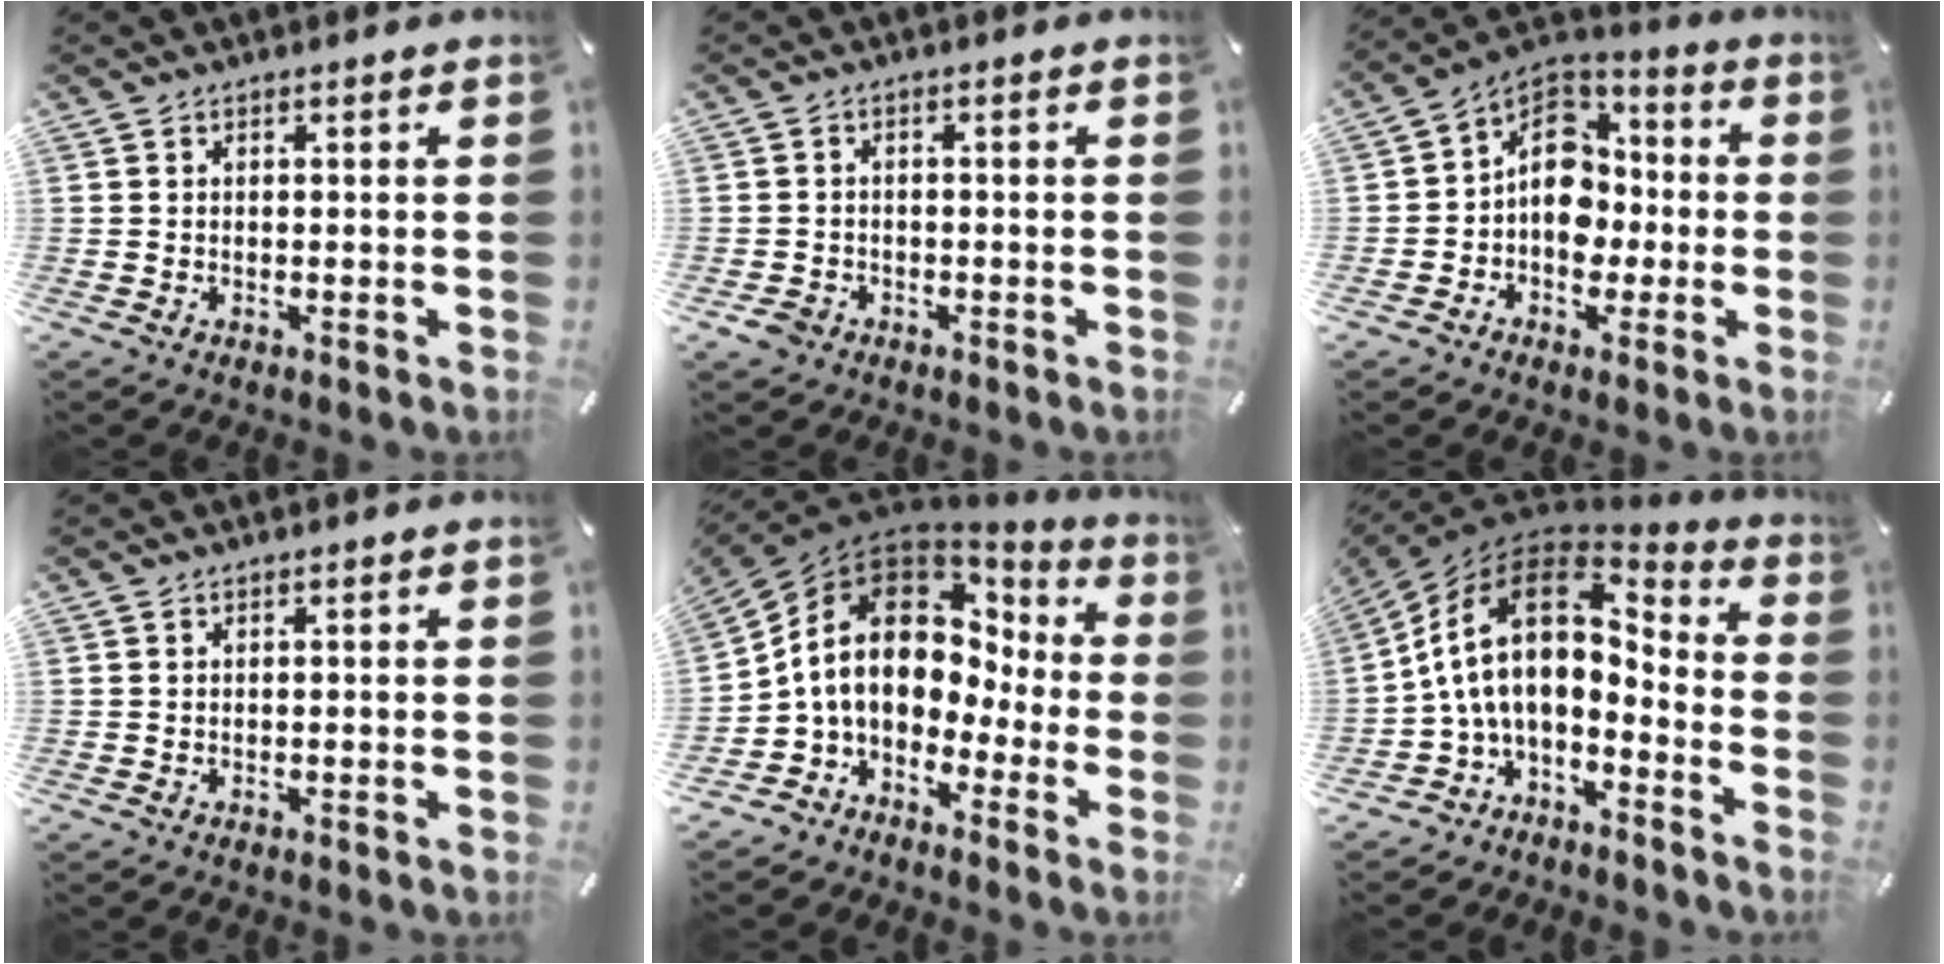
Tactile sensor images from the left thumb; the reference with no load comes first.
{"total": 2.9, "force": [-1.7, 2.1, 0.9], "torque": [-0.022, 0.006, -0.035]}
{"total": 12.5, "force": [-1.4, 10.6, 6.5], "torque": [-0.102, 0.011, -0.023]}
{"total": 0.0}
{"total": 13.2, "force": [1.4, 10.3, 8.1], "torque": [-0.179, -0.011, 0.018]}
{"total": 16.8, "force": [0.6, 10.2, 13.4], "torque": [-0.277, -0.006, 0.009]}